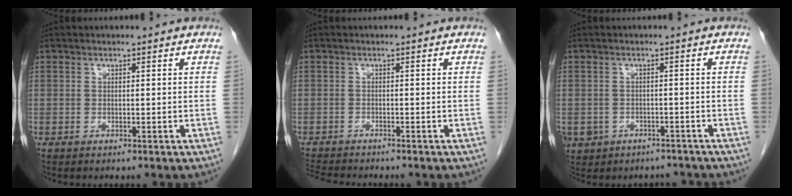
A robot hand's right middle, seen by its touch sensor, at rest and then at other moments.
{"total": 3.8, "force": [-3.7, -0.2, 0.9], "torque": [-0.022, -0.019, -0.065]}
{"total": 7.8, "force": [-5.0, 5.7, 1.9], "torque": [-0.042, 0.013, -0.060]}